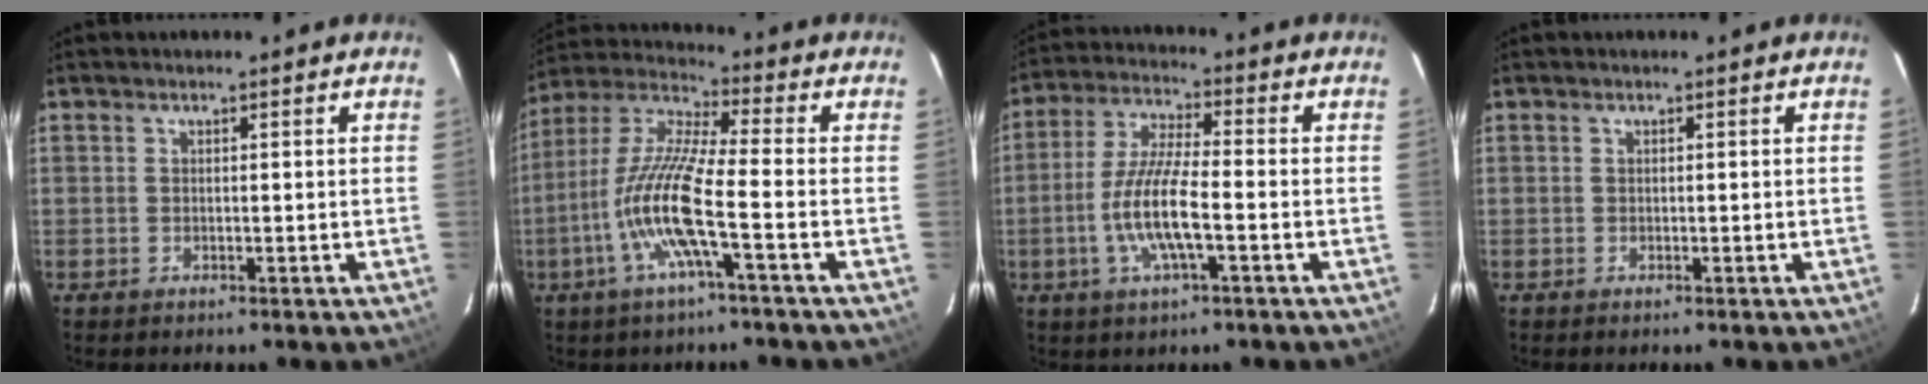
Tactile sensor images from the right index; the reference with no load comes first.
{"total": 13.0, "force": [-4.4, 0.9, 12.2], "torque": [-0.252, -0.001, -0.093]}
{"total": 10.4, "force": [-3.1, 2.0, 9.8], "torque": [-0.202, -0.003, -0.060]}
{"total": 0.0}